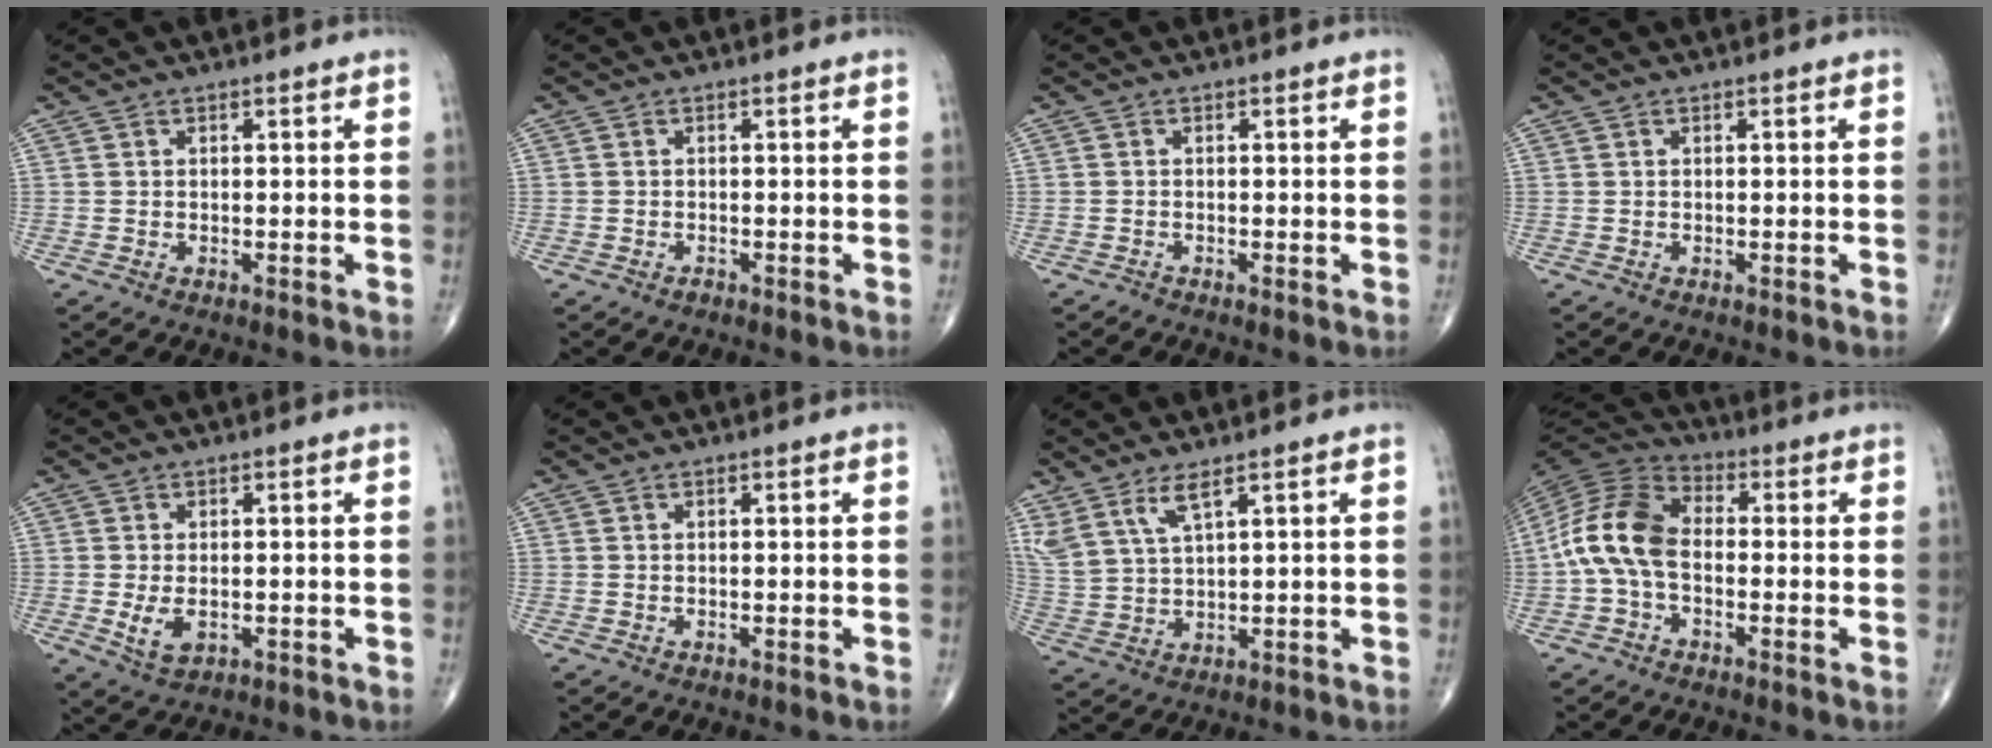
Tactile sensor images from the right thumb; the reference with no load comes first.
{"total": 0.6, "force": [-0.5, 0.3, 0.2], "torque": [-0.001, 0.003, -0.010]}
{"total": 0.5, "force": [-0.4, 0.1, 0.3], "torque": [-0.007, -0.002, -0.013]}
{"total": 0.0}
{"total": 4.3, "force": [-0.8, 2.5, 3.4], "torque": [-0.063, -0.009, -0.008]}
{"total": 0.0}
{"total": 6.8, "force": [4.5, 1.7, 4.8], "torque": [-0.114, -0.018, 0.103]}
{"total": 11.9, "force": [-1.3, 7.4, 9.2], "torque": [-0.181, 0.033, -0.040]}